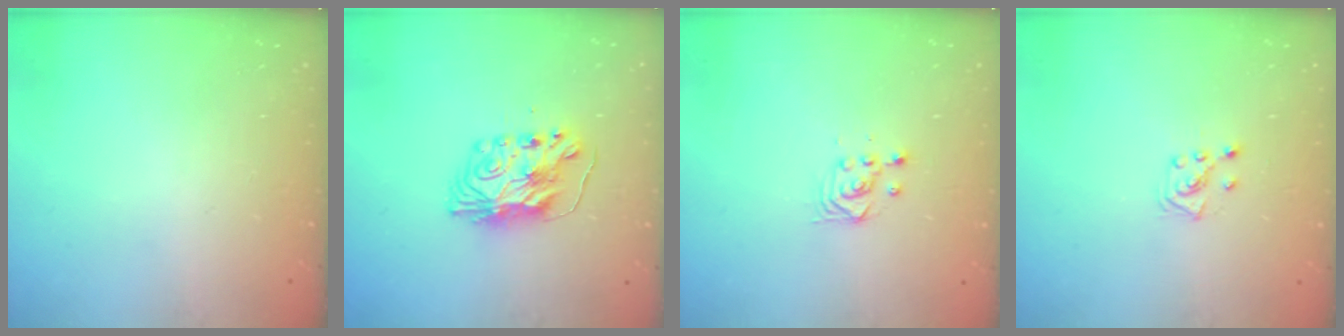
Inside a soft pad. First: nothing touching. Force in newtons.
{"total": 7.7, "press": 7.7, "slide": 0.8}
{"total": 3.3, "press": 3.3, "slide": 0.4}
{"total": 4.4, "press": 4.3, "slide": 0.6}